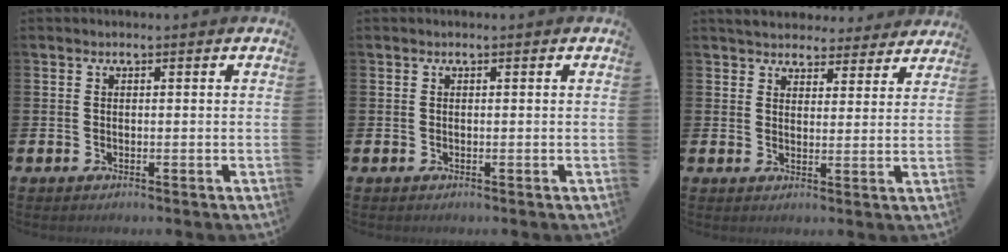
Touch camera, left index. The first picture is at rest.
{"total": 0.0}
{"total": 4.8, "force": [4.6, 1.4, 0.3], "torque": [-0.023, -0.027, 0.081]}